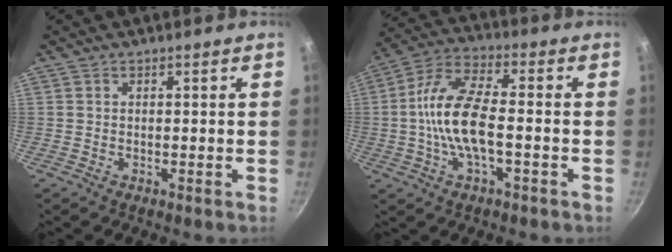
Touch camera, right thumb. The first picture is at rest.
{"total": 12.8, "force": [-2.0, 5.0, 11.6], "torque": [-0.226, 0.032, -0.053]}